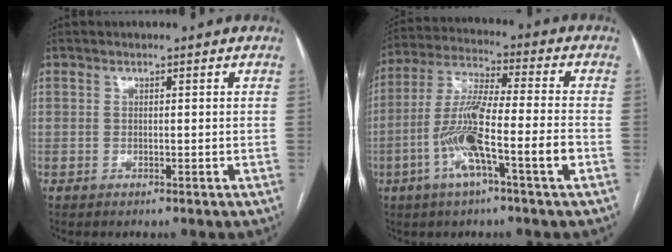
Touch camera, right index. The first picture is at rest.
{"total": 12.9, "force": [-4.4, 0.5, 12.1], "torque": [-0.238, 0.004, -0.086]}